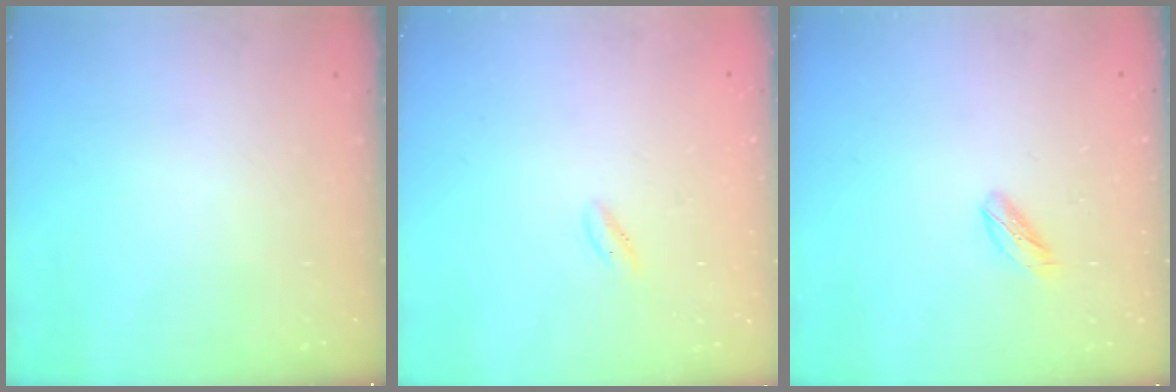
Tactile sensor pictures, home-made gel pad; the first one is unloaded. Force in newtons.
{"total": 0.5, "press": 0.0, "slide": 0.5}
{"total": 4.6, "press": 4.5, "slide": 1.0}